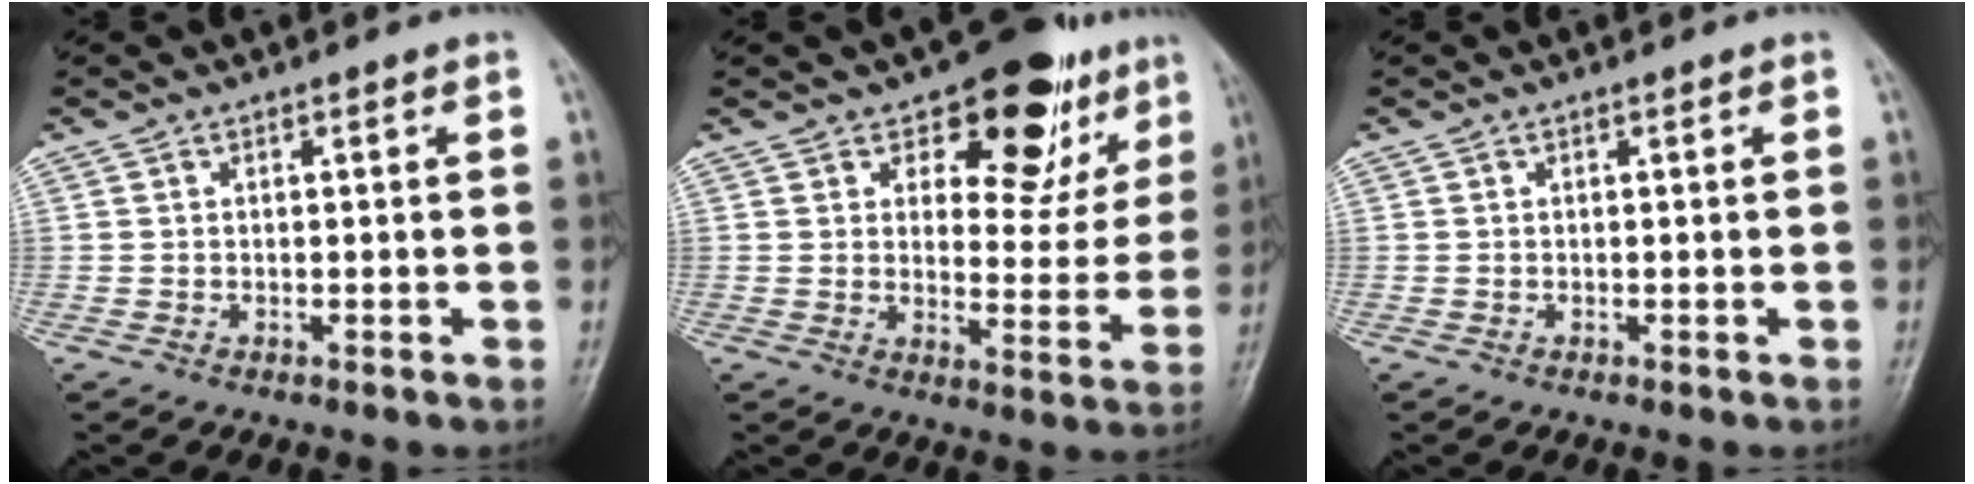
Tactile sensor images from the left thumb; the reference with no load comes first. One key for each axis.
{"total": 14.8, "fx": 9.0, "fy": 7.9, "fz": 8.7, "tx": -0.046, "ty": -0.043, "tz": 0.125}
{"total": 0.0}